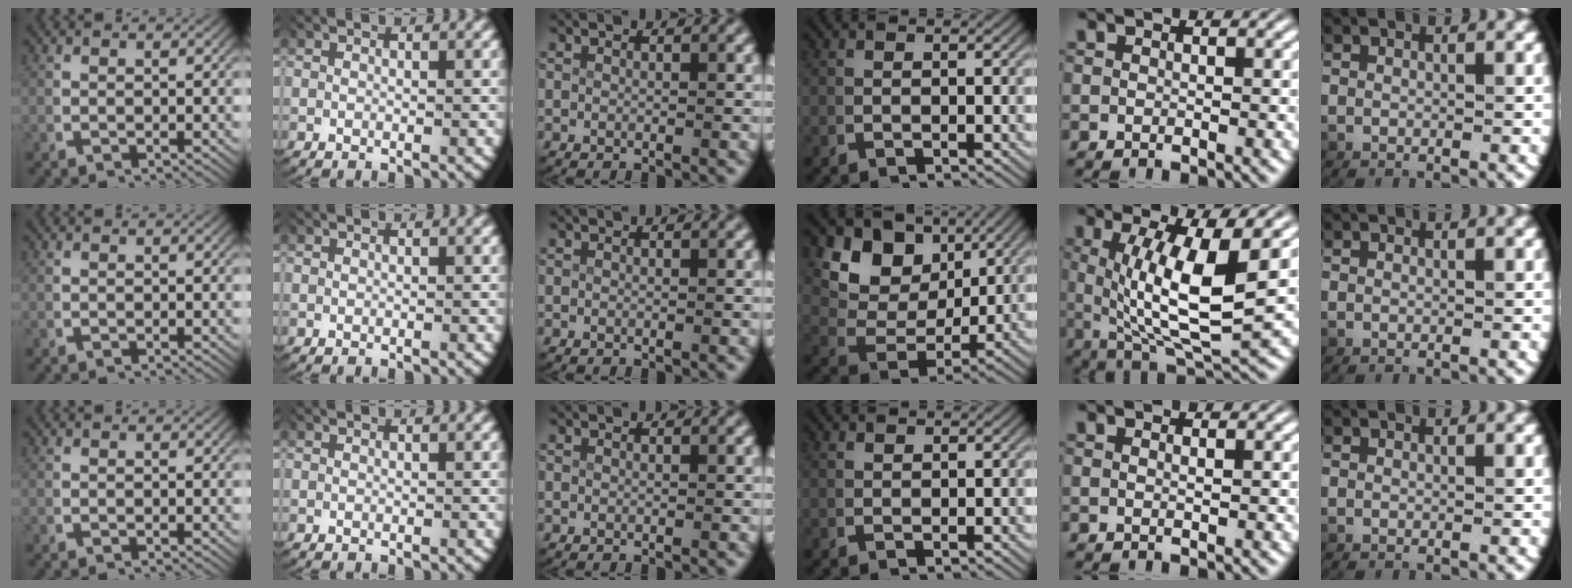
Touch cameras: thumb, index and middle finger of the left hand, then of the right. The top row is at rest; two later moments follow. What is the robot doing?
{"motion": "lift_and_place", "object": "key"}